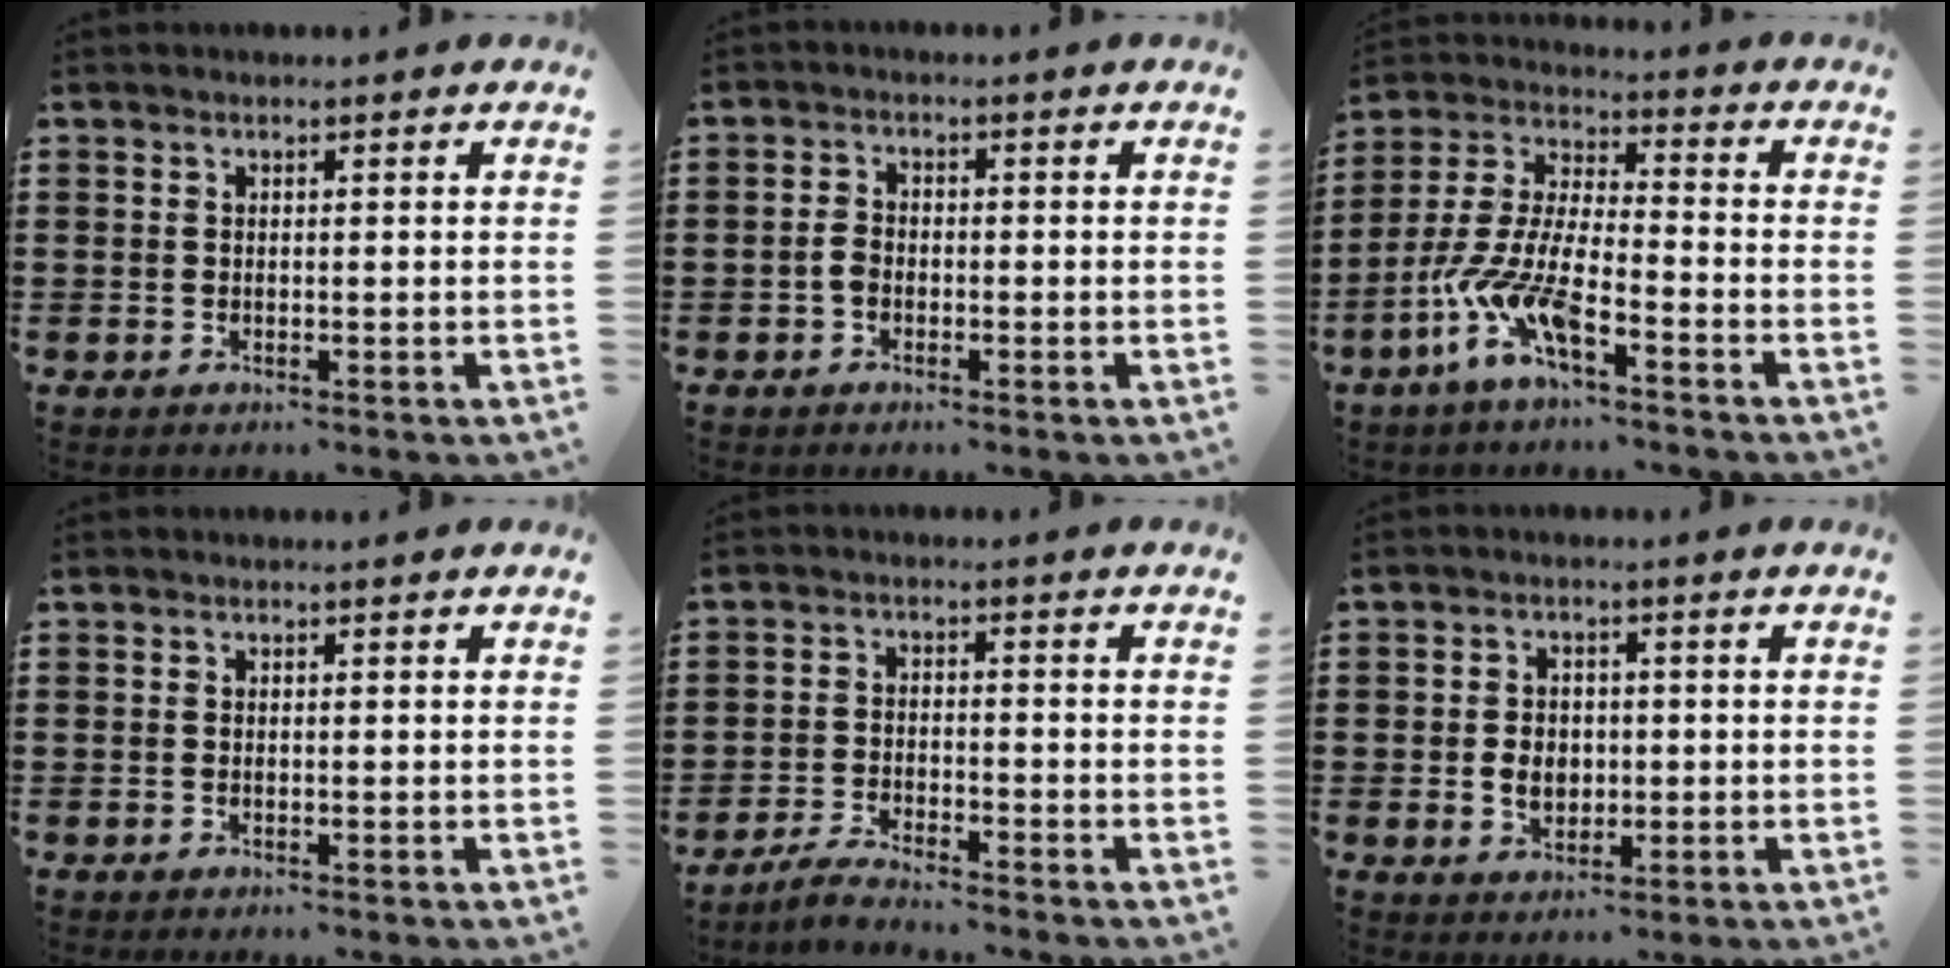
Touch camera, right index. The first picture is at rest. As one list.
[{"total": 2.1, "force": [-0.7, 1.4, 1.4], "torque": [-0.037, 0.000, -0.016]}, {"total": 9.1, "force": [-6.0, 1.6, 6.6], "torque": [-0.185, -0.030, -0.129]}, {"total": 0.0}, {"total": 3.1, "force": [-3.0, 0.0, 0.6], "torque": [-0.021, 0.004, -0.063]}, {"total": 4.0, "force": [-0.5, 3.1, 2.5], "torque": [-0.047, 0.004, -0.013]}]